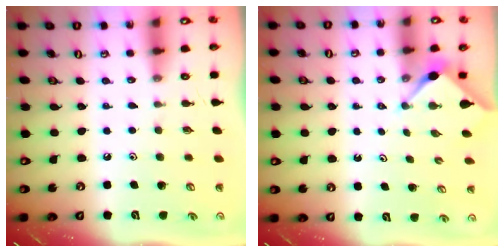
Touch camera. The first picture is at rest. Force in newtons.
{"total": 2.8, "press": 2.8, "slide": 0.4}